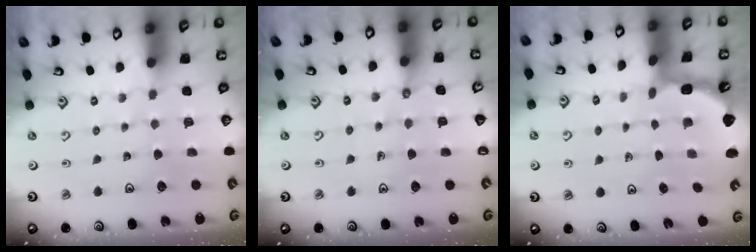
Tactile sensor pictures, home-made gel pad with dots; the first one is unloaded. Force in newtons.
{"total": 2.3, "press": 2.3, "slide": 0.5}
{"total": 2.0, "press": 2.0, "slide": 0.2}